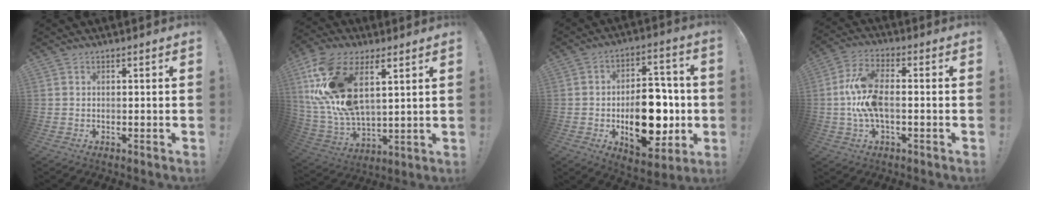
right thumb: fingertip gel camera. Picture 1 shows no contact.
{"total": 20.7, "force": [9.8, 11.3, 14.4], "torque": [-0.296, -0.048, 0.184]}
{"total": 19.9, "force": [-3.3, 12.0, 15.4], "torque": [-0.202, 0.009, -0.041]}
{"total": 12.1, "force": [-1.3, 5.8, 10.5], "torque": [-0.198, 0.007, -0.018]}